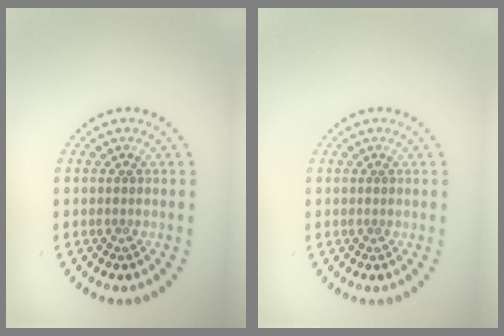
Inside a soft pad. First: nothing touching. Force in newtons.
{"total": 0.0}